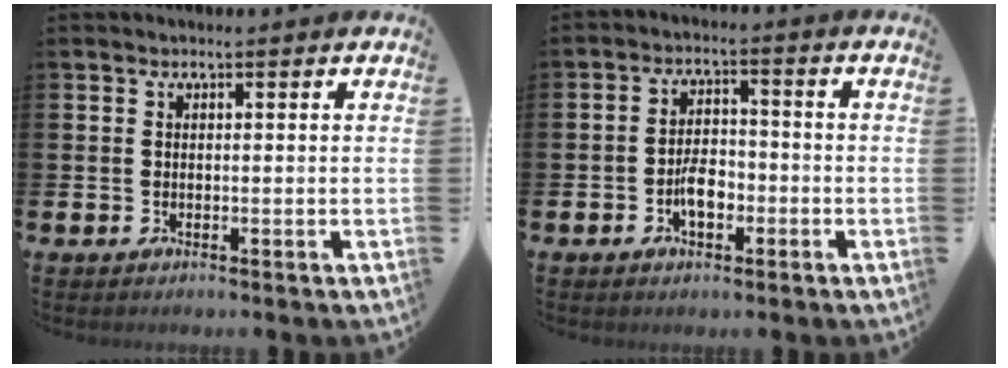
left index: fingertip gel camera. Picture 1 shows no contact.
{"total": 4.2, "force": [-1.6, 2.3, 3.1], "torque": [-0.050, 0.006, -0.030]}